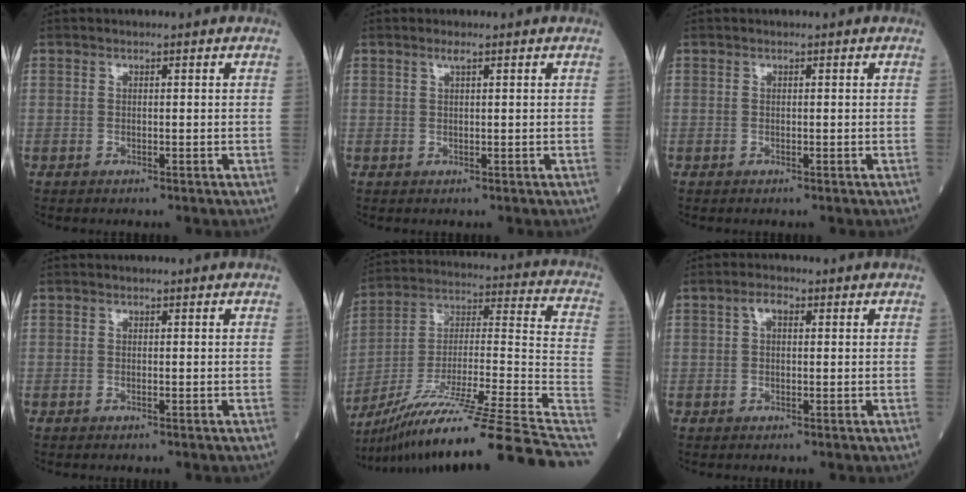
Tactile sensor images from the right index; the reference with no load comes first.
{"total": 0.9, "force": [0.6, -0.1, 0.7], "torque": [-0.017, 0.001, 0.012]}
{"total": 0.0}
{"total": 0.0}
{"total": 29.8, "force": [-23.0, -1.3, 18.9], "torque": [-0.226, -0.008, -0.369]}
{"total": 2.1, "force": [0.6, 1.0, 1.7], "torque": [-0.034, 0.012, 0.012]}